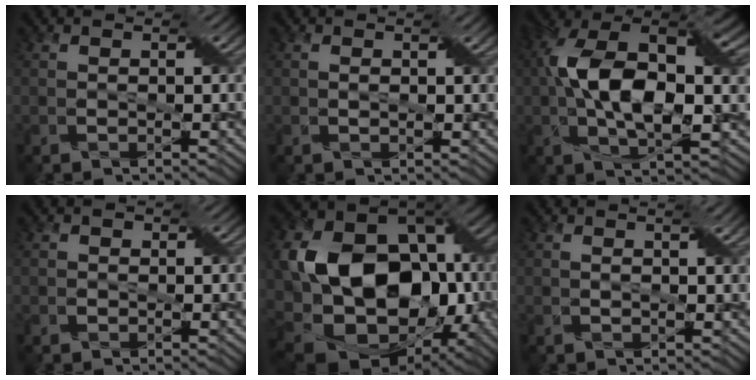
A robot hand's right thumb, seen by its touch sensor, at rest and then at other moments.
{"total": 1.2, "force": [0.4, 0.5, 1.0], "torque": [-0.023, 0.000, 0.010]}
{"total": 14.2, "force": [1.3, 7.3, 12.1], "torque": [-0.237, 0.009, 0.022]}
{"total": 0.9, "force": [-0.1, 0.8, 0.2], "torque": [-0.007, -0.002, -0.003]}
{"total": 20.0, "force": [-0.6, 14.9, 13.3], "torque": [-0.288, -0.030, 0.015]}
{"total": 1.7, "force": [0.8, 0.3, 1.4], "torque": [-0.027, 0.002, 0.016]}